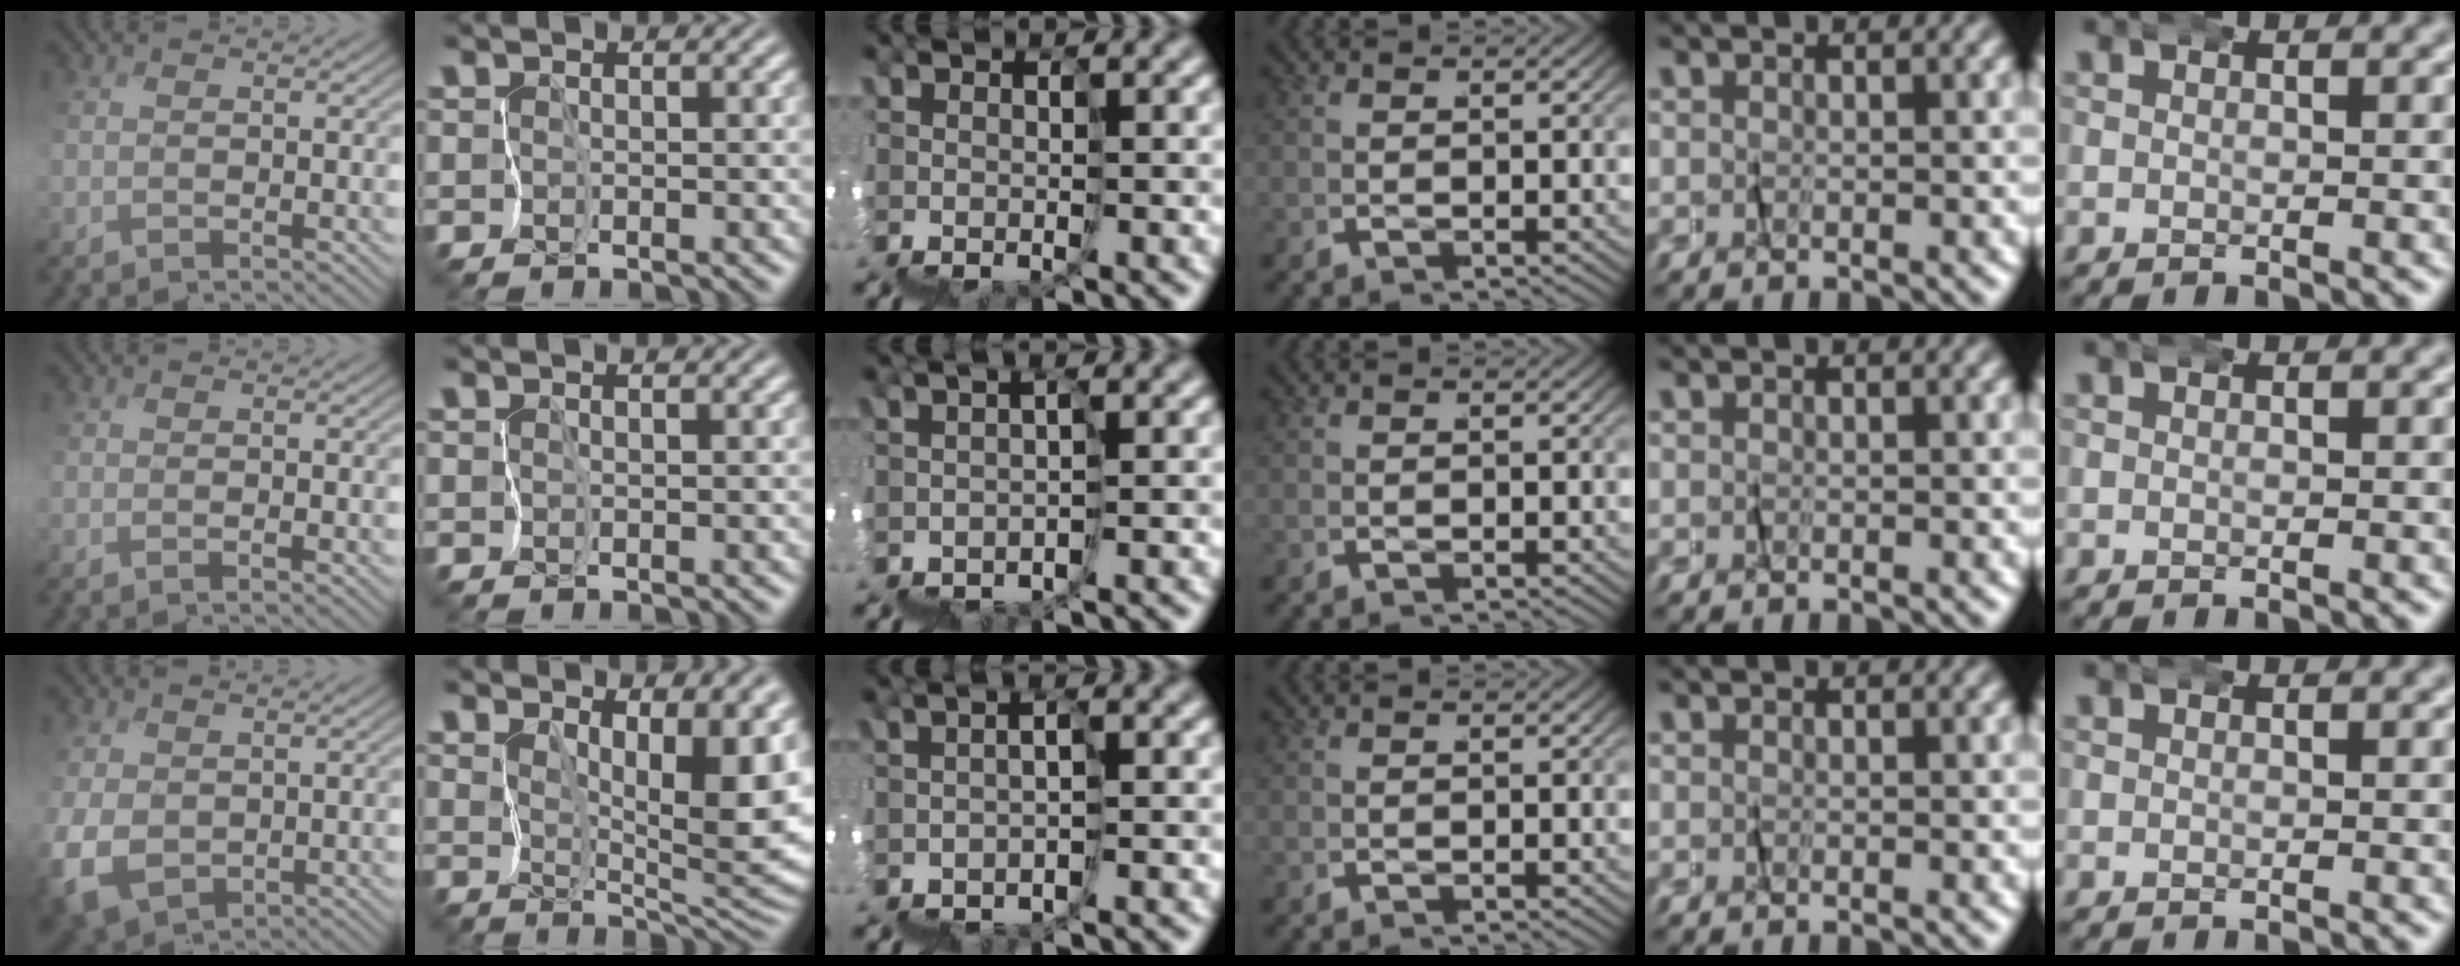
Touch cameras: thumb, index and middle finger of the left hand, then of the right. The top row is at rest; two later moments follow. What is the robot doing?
{"motion": "wrap", "object": "felt sheet"}